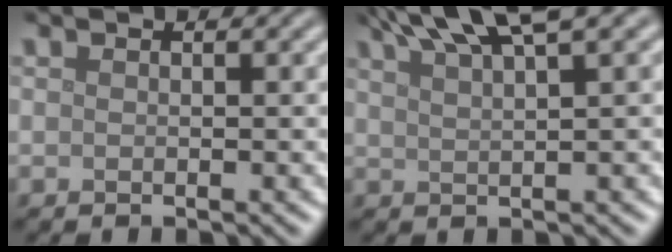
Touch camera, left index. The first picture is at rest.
{"total": 6.8, "force": [4.8, 1.3, 4.7], "torque": [-0.058, 0.024, 0.070]}